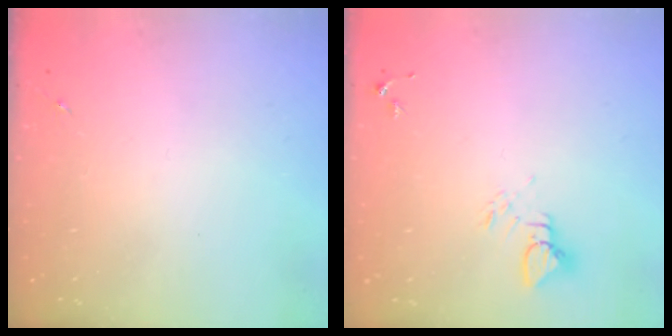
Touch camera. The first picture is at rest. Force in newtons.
{"total": 3.8, "press": 3.8, "slide": 0.2}